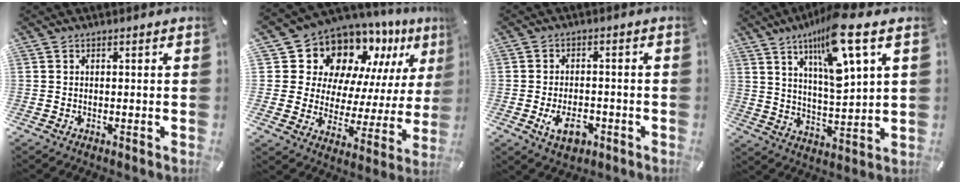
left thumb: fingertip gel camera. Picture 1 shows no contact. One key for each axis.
{"total": 13.9, "fx": 10.7, "fy": 8.4, "fz": 3.0, "tx": -0.056, "ty": -0.114, "tz": 0.184}
{"total": 6.9, "fx": -2.7, "fy": 4.4, "fz": 4.6, "tx": -0.080, "ty": 0.005, "tz": -0.053}
{"total": 15.0, "fx": 9.1, "fy": 3.0, "fz": 11.5, "tx": -0.201, "ty": -0.042, "tz": 0.149}